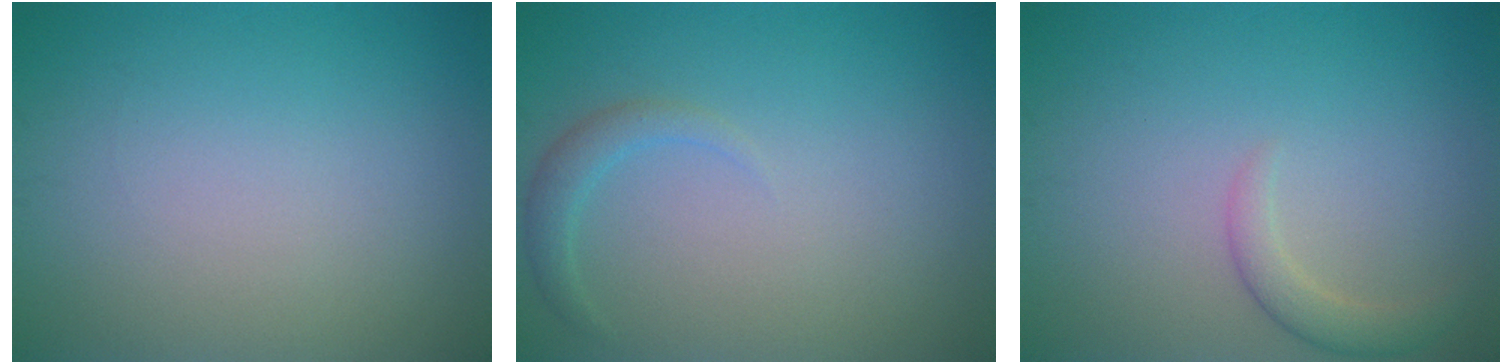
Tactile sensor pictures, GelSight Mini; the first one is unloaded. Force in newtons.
{"total": 1.5, "press": 1.5, "slide": 0.2}
{"total": 1.8, "press": 1.8, "slide": 0.1}